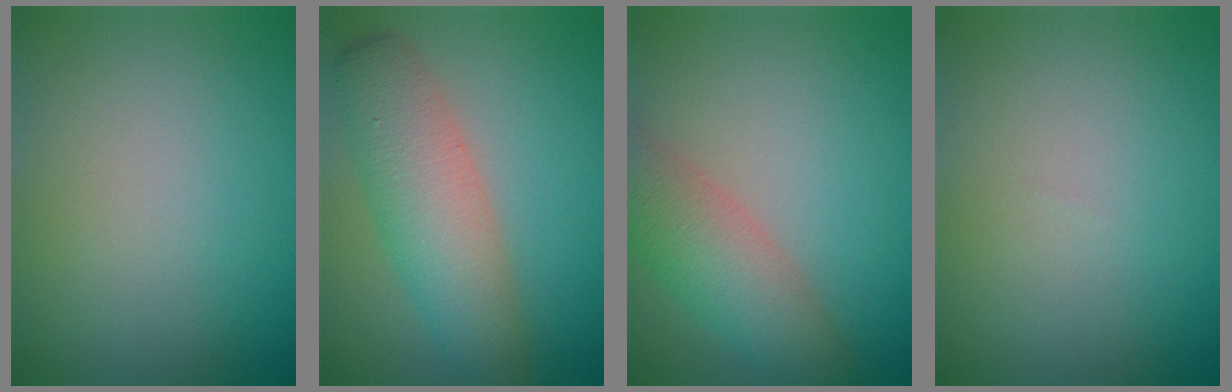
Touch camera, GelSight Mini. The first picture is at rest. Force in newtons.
{"total": 6.4, "press": 6.3, "slide": 0.5}
{"total": 5.2, "press": 5.2, "slide": 0.1}
{"total": 0.0}